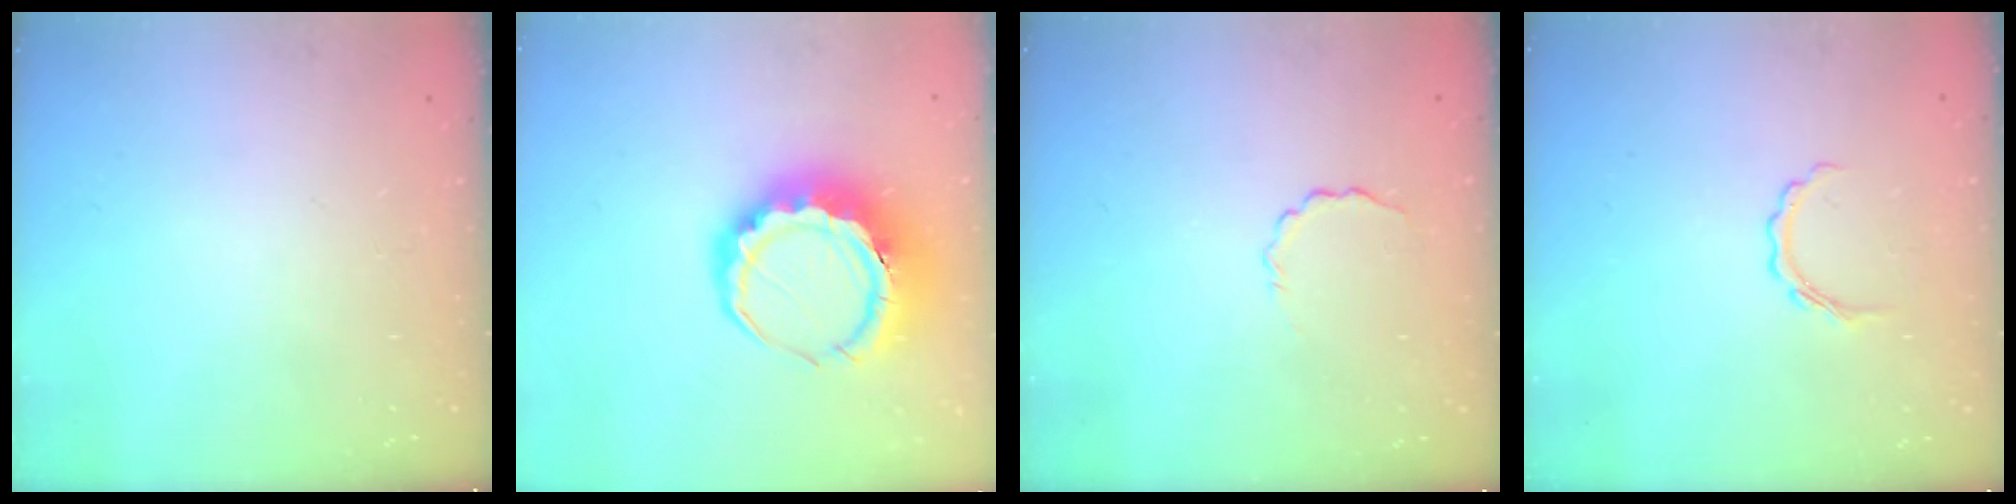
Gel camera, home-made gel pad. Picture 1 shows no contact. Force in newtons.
{"total": 12.5, "press": 12.3, "slide": 2.2}
{"total": 2.9, "press": 2.7, "slide": 0.9}
{"total": 4.4, "press": 4.4, "slide": 0.7}